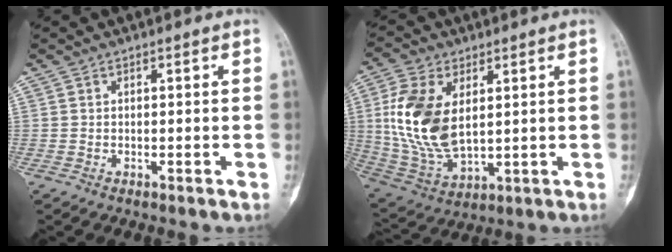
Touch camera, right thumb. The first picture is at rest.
{"total": 15.9, "force": [3.1, 9.0, 12.7], "torque": [-0.256, -0.016, 0.072]}